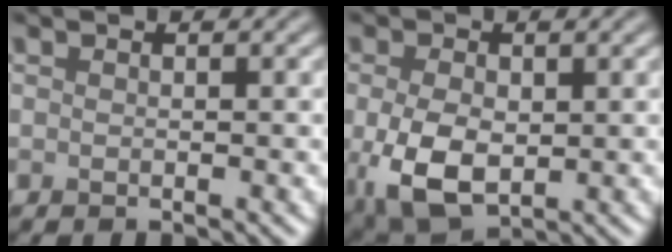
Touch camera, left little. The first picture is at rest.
{"total": 6.0, "force": [-0.8, 3.7, 4.7], "torque": [-0.110, -0.014, -0.008]}